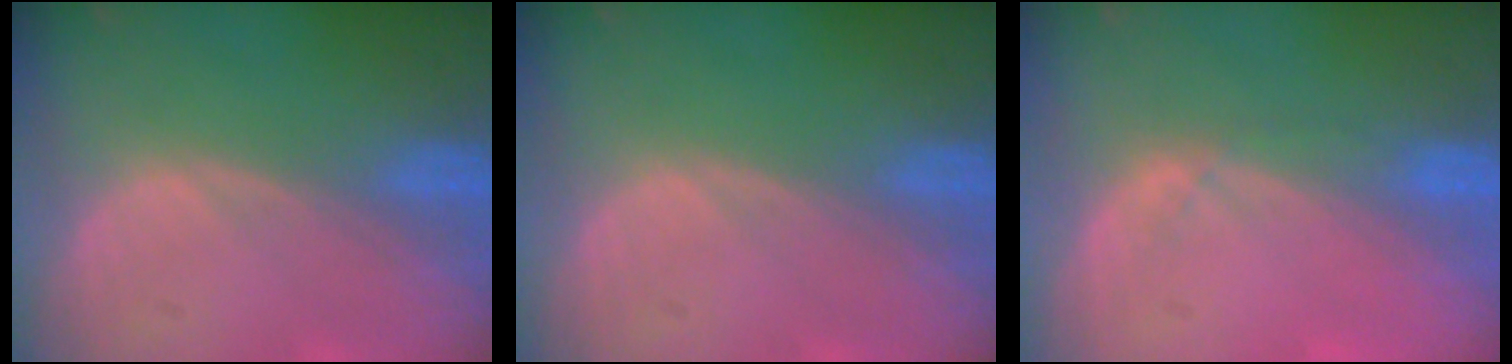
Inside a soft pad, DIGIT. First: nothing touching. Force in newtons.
{"total": 0.0}
{"total": 1.7, "press": 1.5, "slide": 0.8}